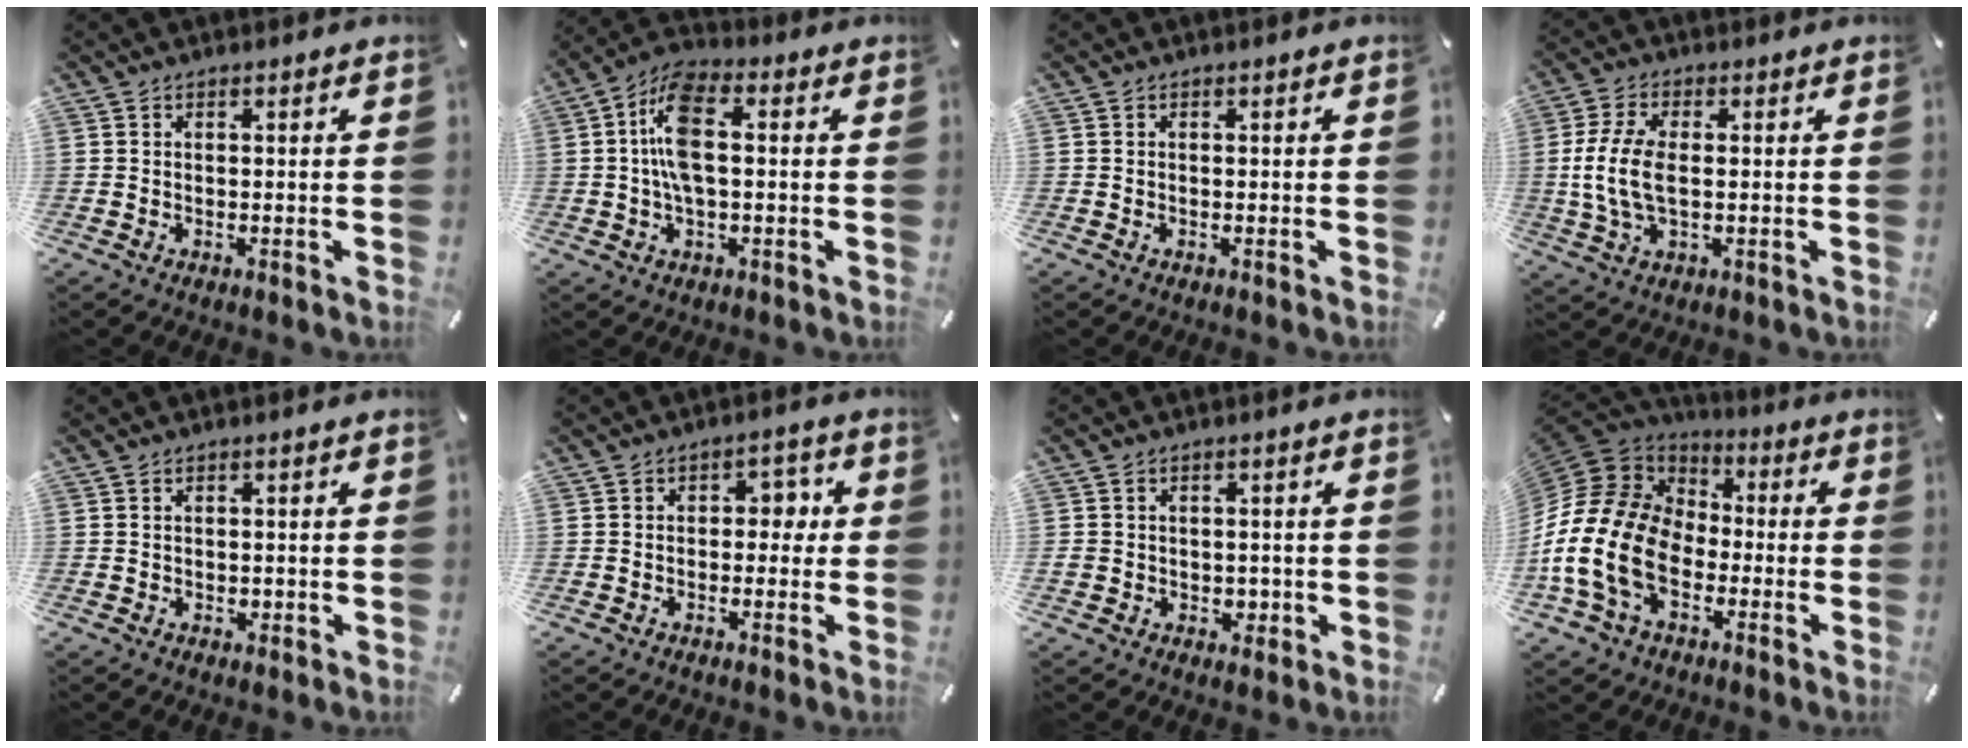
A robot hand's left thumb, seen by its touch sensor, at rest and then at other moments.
{"total": 10.6, "force": [0.7, 5.3, 9.2], "torque": [-0.191, 0.006, 0.013]}
{"total": 0.0}
{"total": 9.9, "force": [0.0, 5.0, 8.6], "torque": [-0.187, -0.004, -0.001]}
{"total": 1.2, "force": [-0.3, 1.0, 0.6], "torque": [-0.012, 0.003, -0.006]}
{"total": 4.2, "force": [-0.3, 3.0, 2.9], "torque": [-0.037, 0.005, -0.017]}
{"total": 3.7, "force": [-0.6, 3.5, 1.1], "torque": [-0.007, -0.003, -0.014]}
{"total": 19.2, "force": [-6.1, 13.9, 11.7], "torque": [-0.269, 0.017, -0.111]}